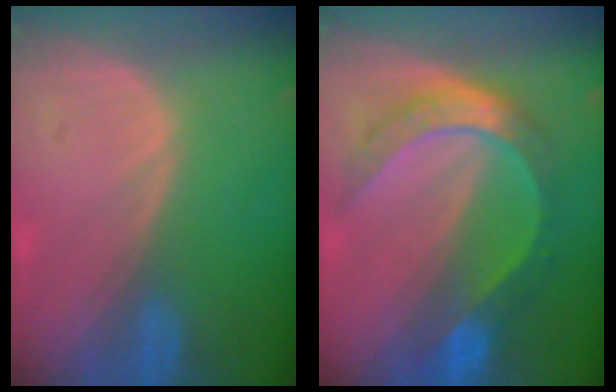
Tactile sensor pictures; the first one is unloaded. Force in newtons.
{"total": 8.4, "press": 8.3, "slide": 0.9}